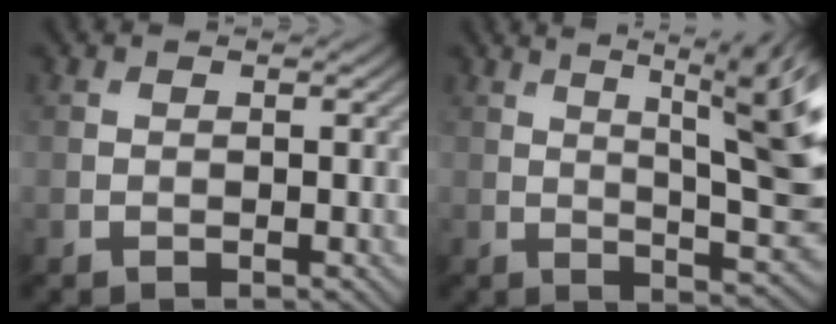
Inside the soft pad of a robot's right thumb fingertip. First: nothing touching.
{"total": 13.3, "force": [4.5, 3.6, 12.0], "torque": [-0.160, 0.027, 0.067]}